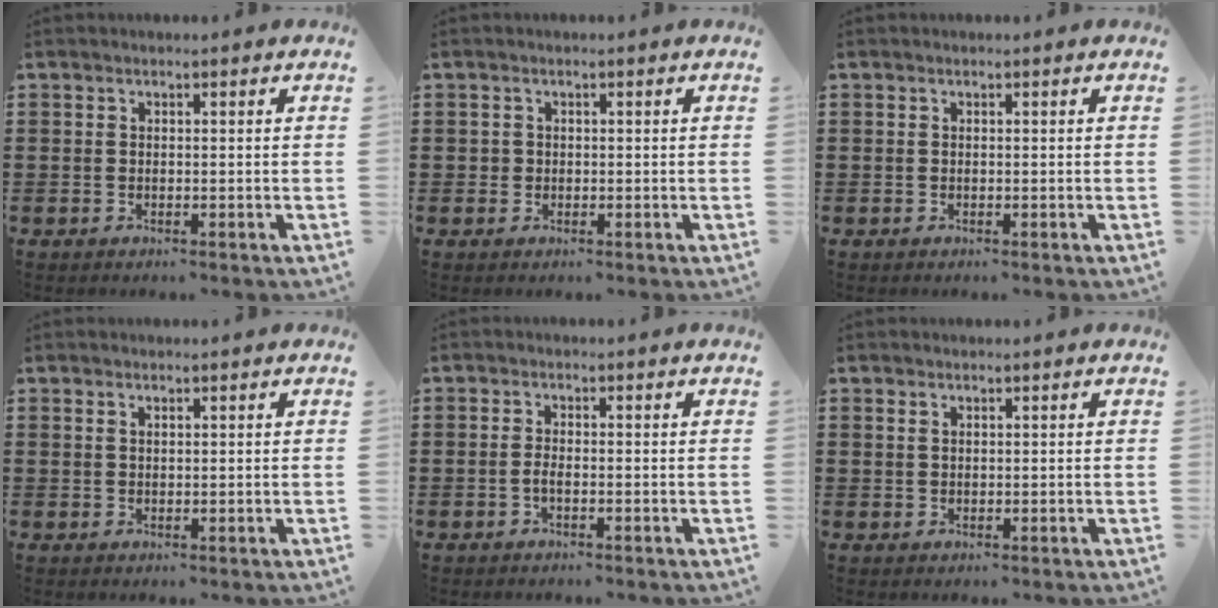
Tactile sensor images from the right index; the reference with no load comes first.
{"total": 0.8, "force": [0.1, 0.8, 0.2], "torque": [-0.004, 0.006, 0.000]}
{"total": 0.0}
{"total": 0.7, "force": [0.6, 0.3, 0.3], "torque": [-0.008, 0.002, 0.010]}
{"total": 1.4, "force": [-0.6, 0.4, 1.2], "torque": [-0.030, -0.003, -0.013]}
{"total": 0.5, "force": [0.4, 0.3, 0.2], "torque": [-0.007, 0.000, 0.008]}